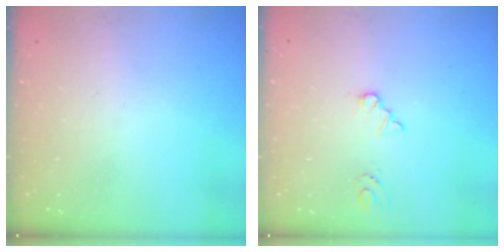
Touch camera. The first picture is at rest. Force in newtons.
{"total": 1.6, "press": 1.6, "slide": 0.2}